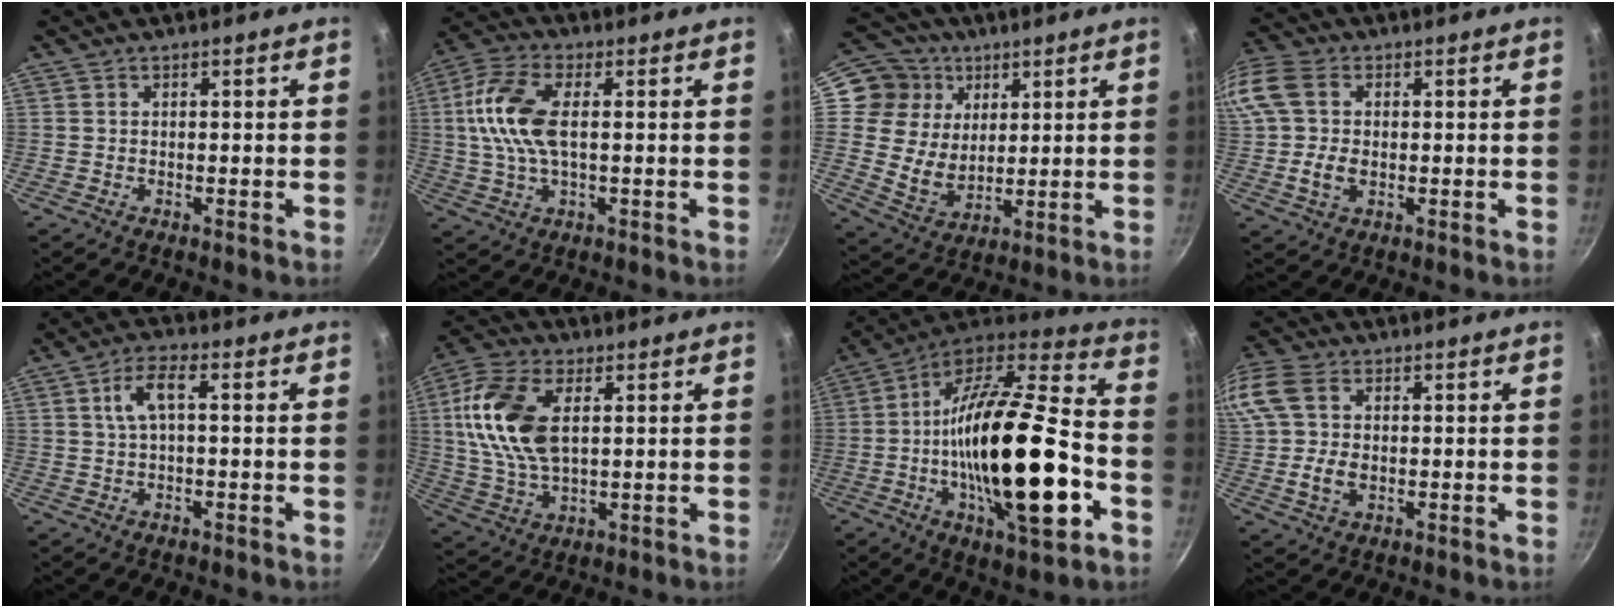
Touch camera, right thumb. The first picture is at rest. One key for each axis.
{"total": 11.6, "fx": 1.2, "fy": 5.6, "fz": 10.1, "tx": -0.216, "ty": 0.015, "tz": 0.012}
{"total": 13.1, "fx": 4.8, "fy": 11.1, "fz": 5.1, "tx": -0.063, "ty": -0.015, "tz": 0.089}
{"total": 14.1, "fx": 0.9, "fy": 10.6, "fz": 9.2, "tx": -0.215, "ty": 0.022, "tz": 0.007}
{"total": 5.7, "fx": 0.7, "fy": 2.1, "fz": 5.3, "tx": -0.113, "ty": 0.015, "tz": 0.007}
{"total": 15.2, "fx": 3.2, "fy": 8.5, "fz": 12.2, "tx": -0.237, "ty": -0.001, "tz": 0.058}
{"total": 30.5, "fx": -6.5, "fy": 10.7, "fz": 27.8, "tx": -0.465, "ty": 0.021, "tz": -0.113}
{"total": 13.1, "fx": 0.8, "fy": 9.6, "fz": 8.9, "tx": -0.201, "ty": 0.017, "tz": 0.007}